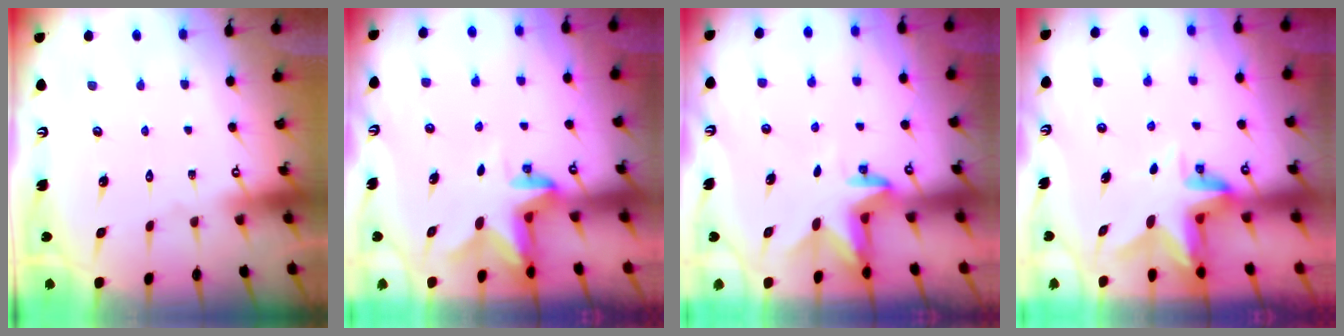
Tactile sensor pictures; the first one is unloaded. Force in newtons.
{"total": 2.3, "press": 2.3, "slide": 0.4}
{"total": 3.0, "press": 2.9, "slide": 0.8}
{"total": 3.8, "press": 3.8, "slide": 0.5}